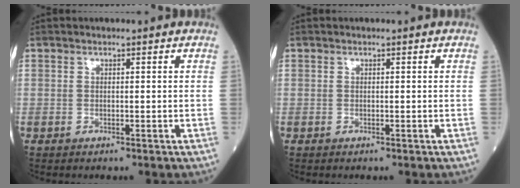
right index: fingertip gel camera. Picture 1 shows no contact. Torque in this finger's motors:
{"motor_torque": [0.03, -0.02, 0.00, -0.01]}